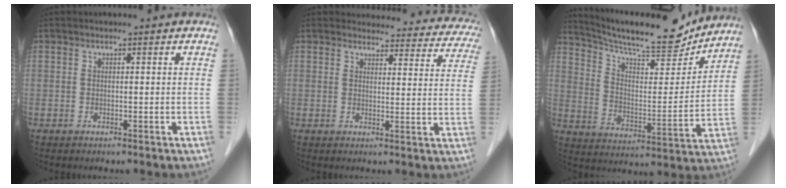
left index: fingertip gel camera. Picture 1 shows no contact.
{"total": 18.4, "force": [17.3, 5.5, 3.3], "torque": [-0.004, -0.040, 0.168]}
{"total": 18.0, "force": [16.8, 2.5, 6.1], "torque": [-0.111, -0.012, 0.257]}